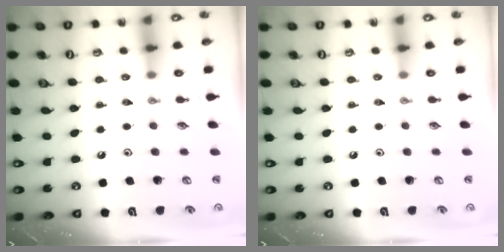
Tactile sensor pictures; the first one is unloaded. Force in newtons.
{"total": 0.0}